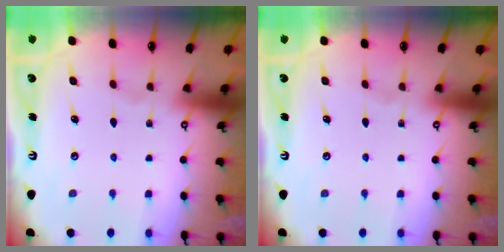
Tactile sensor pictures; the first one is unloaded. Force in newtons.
{"total": 0.0}